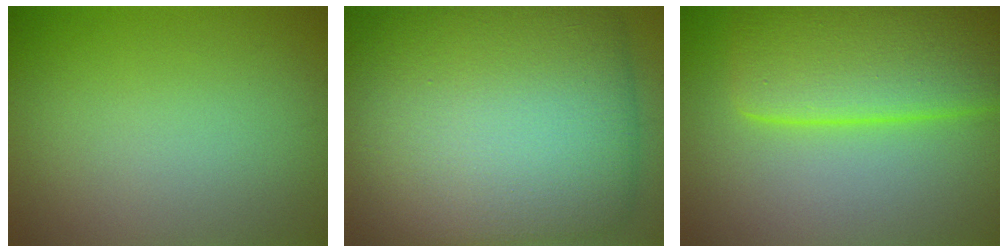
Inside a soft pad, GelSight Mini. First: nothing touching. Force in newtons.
{"total": 16.6, "press": 16.6, "slide": 0.4}
{"total": 10.3, "press": 10.3, "slide": 0.5}